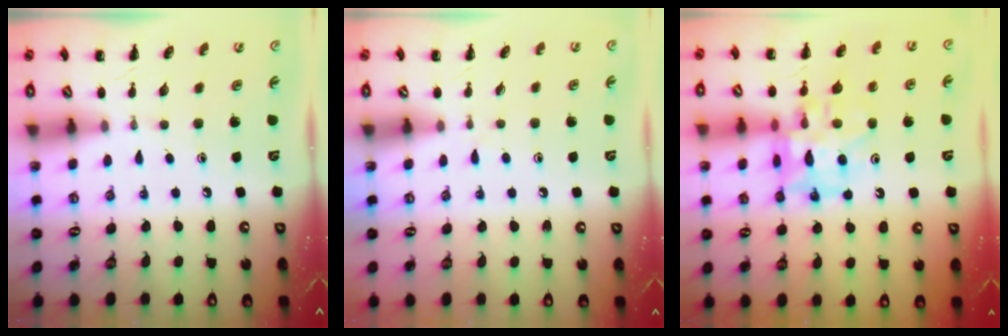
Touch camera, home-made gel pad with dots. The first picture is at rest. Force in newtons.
{"total": 4.0, "press": 3.6, "slide": 1.7}
{"total": 15.4, "press": 15.1, "slide": 3.2}